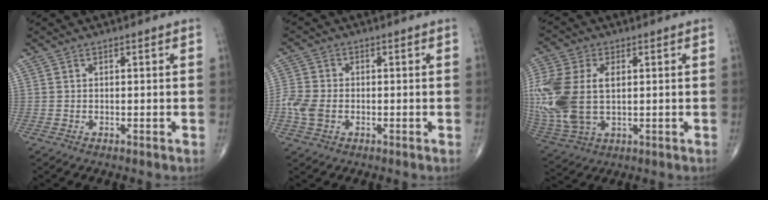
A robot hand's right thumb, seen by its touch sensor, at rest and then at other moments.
{"total": 5.8, "force": [-1.5, 4.2, 3.7], "torque": [-0.091, 0.005, -0.033]}
{"total": 19.3, "force": [1.2, 11.9, 15.2], "torque": [-0.388, -0.004, 0.033]}